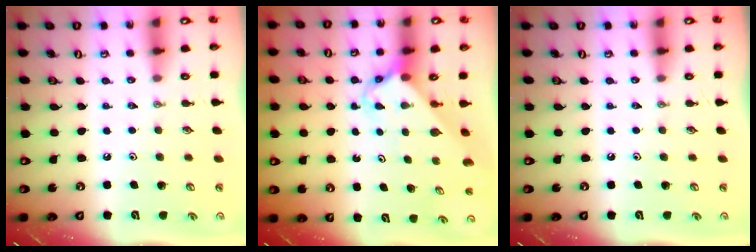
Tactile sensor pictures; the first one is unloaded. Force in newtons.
{"total": 2.5, "press": 2.5, "slide": 0.2}
{"total": 0.0}